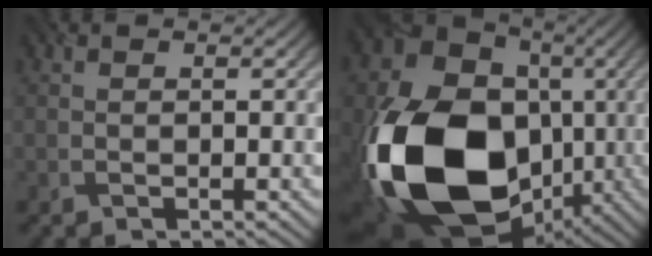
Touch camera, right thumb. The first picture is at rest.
{"total": 22.2, "force": [-5.1, 16.7, 13.7], "torque": [-0.346, -0.055, -0.077]}